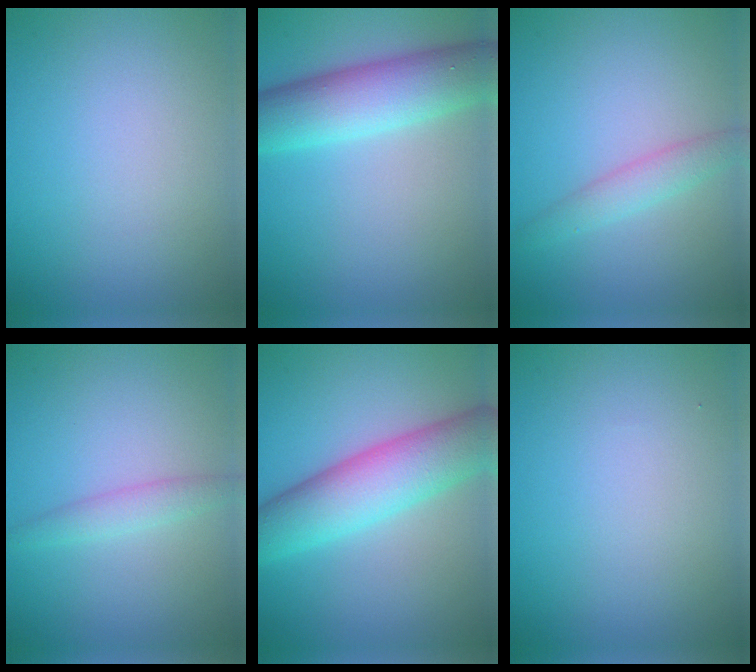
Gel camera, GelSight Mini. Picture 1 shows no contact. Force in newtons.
{"total": 7.0, "press": 7.0, "slide": 0.1}
{"total": 2.1, "press": 2.1, "slide": 0.1}
{"total": 1.7, "press": 1.7, "slide": 0.0}
{"total": 7.6, "press": 7.6, "slide": 0.3}
{"total": 0.0}